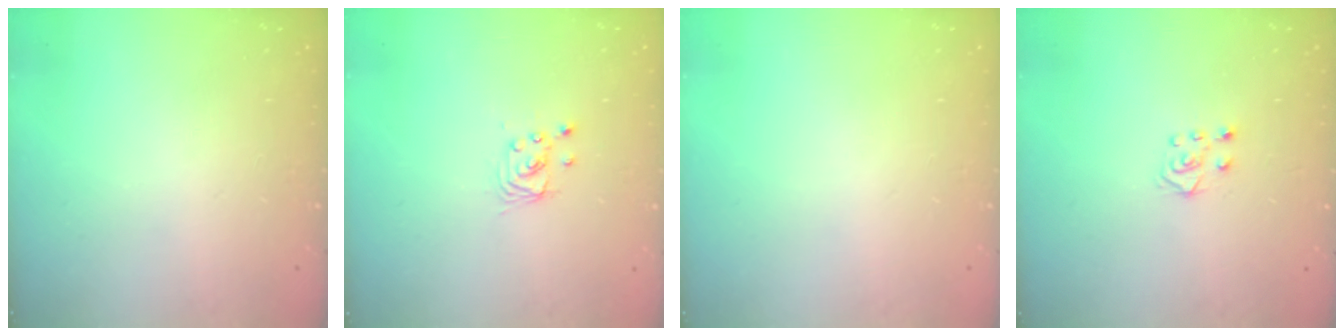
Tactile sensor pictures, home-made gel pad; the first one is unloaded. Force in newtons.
{"total": 2.8, "press": 2.8, "slide": 0.2}
{"total": 0.0}
{"total": 5.2, "press": 5.2, "slide": 0.4}